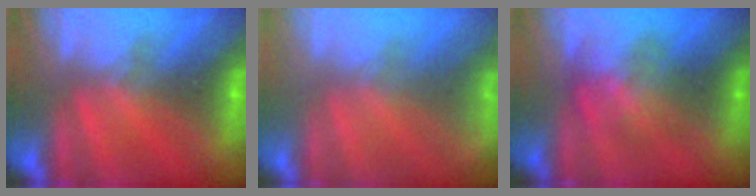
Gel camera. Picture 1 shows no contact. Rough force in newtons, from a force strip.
{"total": 1.4}
{"total": 3.2}